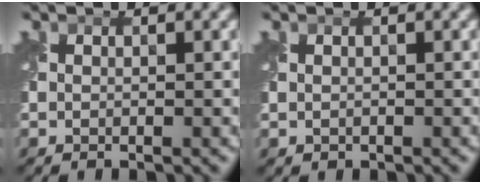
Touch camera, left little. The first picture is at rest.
{"total": 0.7, "force": [0.6, 0.3, -0.2], "torque": [0.006, 0.010, 0.012]}